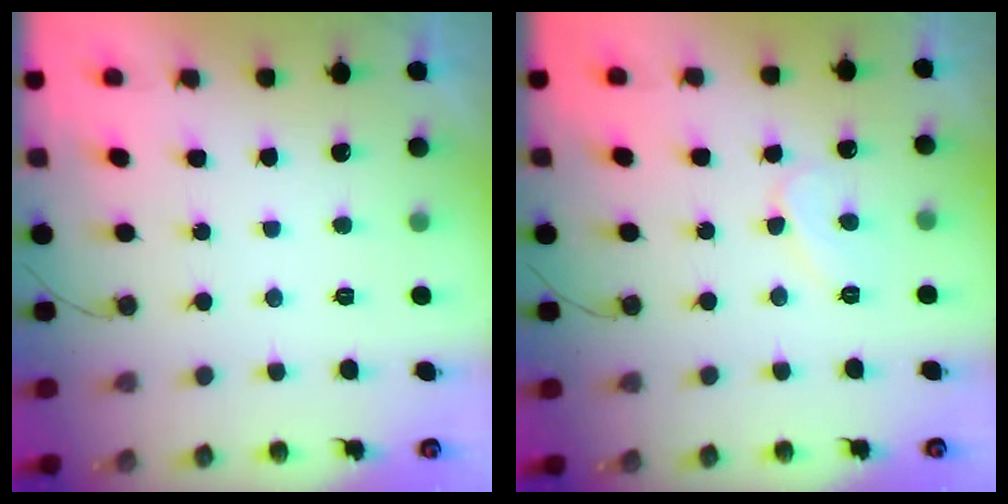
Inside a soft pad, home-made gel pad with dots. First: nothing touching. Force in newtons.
{"total": 6.1, "press": 6.1, "slide": 0.4}